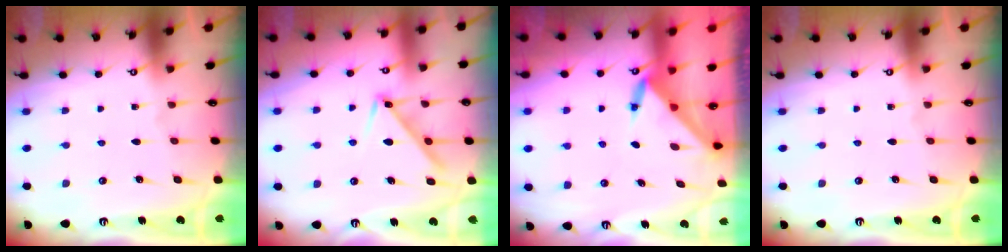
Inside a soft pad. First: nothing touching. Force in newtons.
{"total": 9.7, "press": 9.7, "slide": 0.1}
{"total": 3.5, "press": 3.5, "slide": 0.3}
{"total": 0.0}